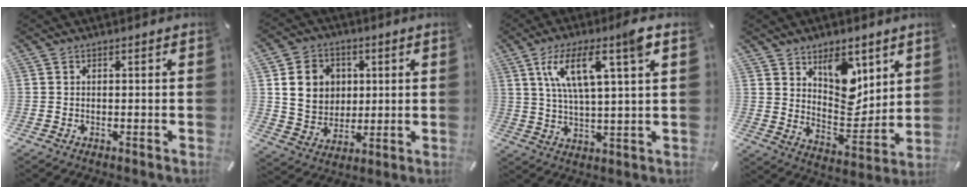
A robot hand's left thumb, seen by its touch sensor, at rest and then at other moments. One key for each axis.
{"total": 11.1, "fx": 2.4, "fy": 9.9, "fz": 4.4, "tx": -0.086, "ty": 0.003, "tz": 0.046}
{"total": 13.3, "fx": 6.7, "fy": 3.3, "fz": 11.0, "tx": -0.201, "ty": -0.004, "tz": 0.111}
{"total": 11.8, "fx": 7.1, "fy": 7.7, "fz": 5.4, "tx": -0.046, "ty": -0.062, "tz": 0.128}